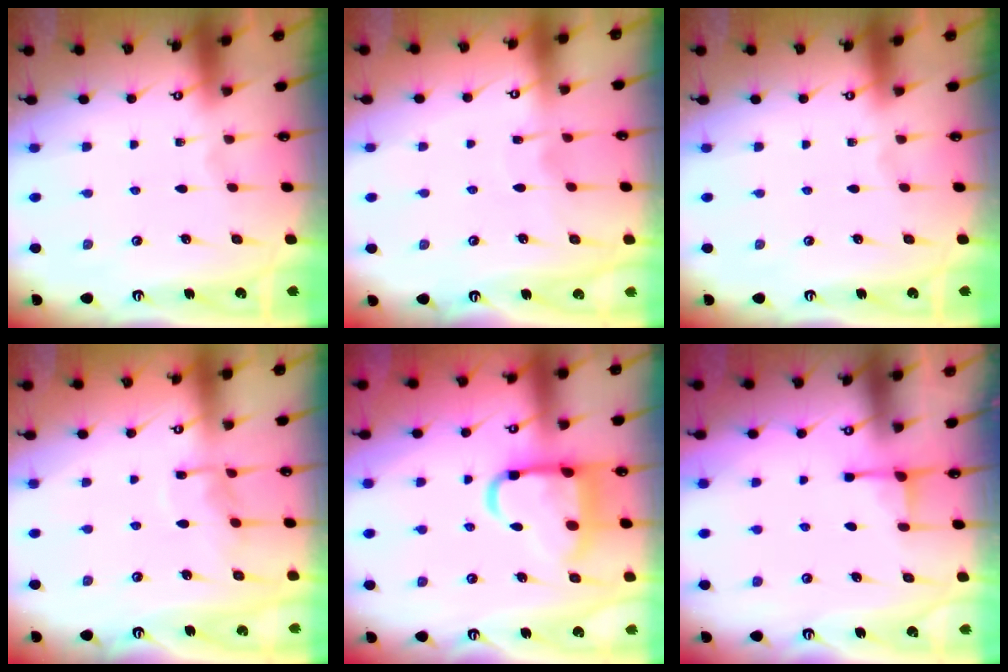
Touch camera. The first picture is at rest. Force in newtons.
{"total": 3.5, "press": 3.5, "slide": 0.3}
{"total": 0.0}
{"total": 7.1, "press": 7.0, "slide": 0.6}
{"total": 14.0, "press": 13.9, "slide": 1.6}
{"total": 2.5, "press": 2.5, "slide": 0.5}